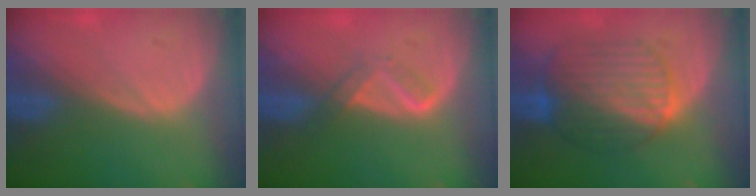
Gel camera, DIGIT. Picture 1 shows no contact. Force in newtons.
{"total": 2.8, "press": 2.7, "slide": 0.7}
{"total": 9.3, "press": 9.3, "slide": 0.6}